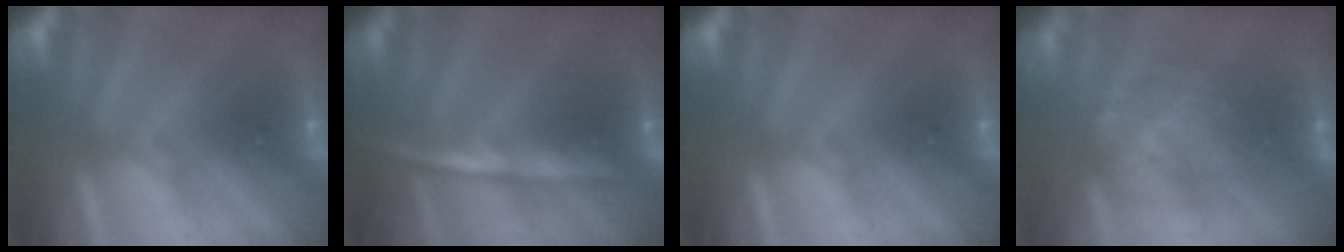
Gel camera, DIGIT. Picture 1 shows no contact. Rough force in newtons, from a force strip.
{"total": 6.2}
{"total": 0.0}
{"total": 7.9}